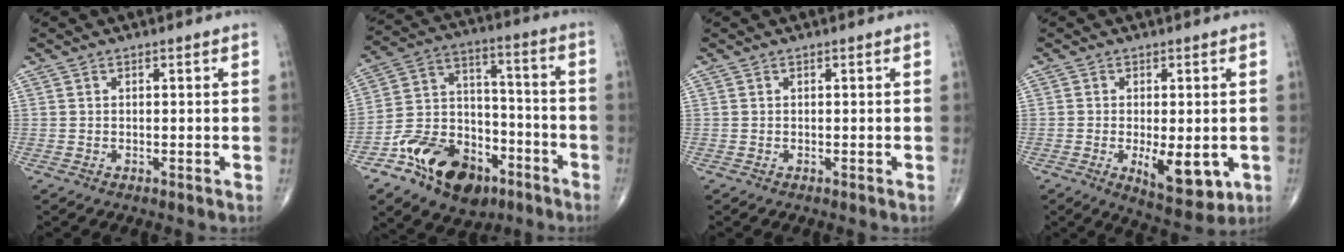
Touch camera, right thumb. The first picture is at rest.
{"total": 19.0, "force": [-10.7, 11.6, 10.5], "torque": [-0.144, 0.081, -0.180]}
{"total": 0.0}
{"total": 9.2, "force": [-2.2, 4.0, 8.0], "torque": [-0.104, -0.018, -0.024]}